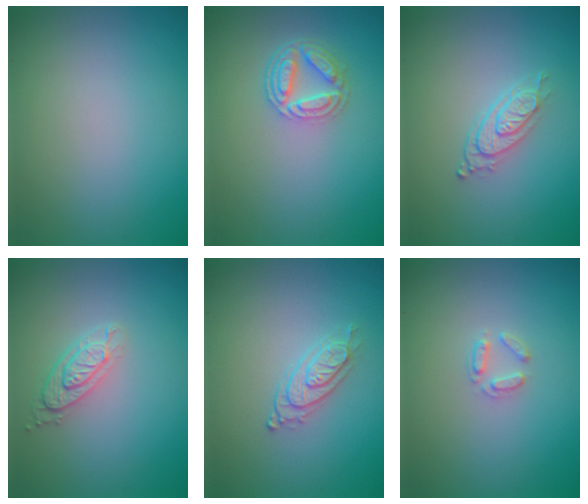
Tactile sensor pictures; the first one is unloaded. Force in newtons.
{"total": 4.3, "press": 3.3, "slide": 2.8}
{"total": 2.7, "press": 2.1, "slide": 1.7}
{"total": 2.9, "press": 2.2, "slide": 1.9}
{"total": 2.3, "press": 2.1, "slide": 0.9}
{"total": 1.5, "press": 1.4, "slide": 0.2}